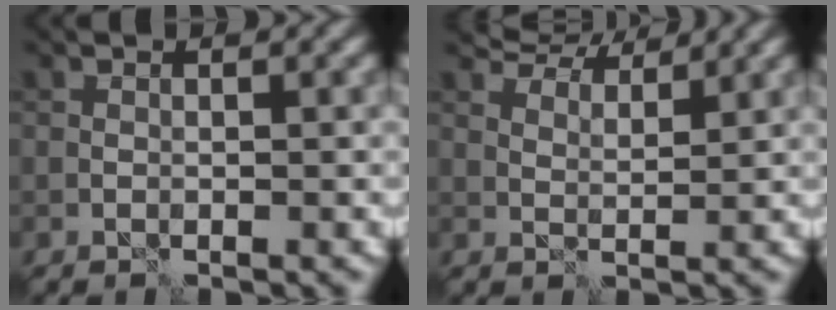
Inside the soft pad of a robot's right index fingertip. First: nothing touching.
{"total": 6.0, "force": [5.3, 1.6, 2.3], "torque": [-0.056, -0.012, 0.100]}